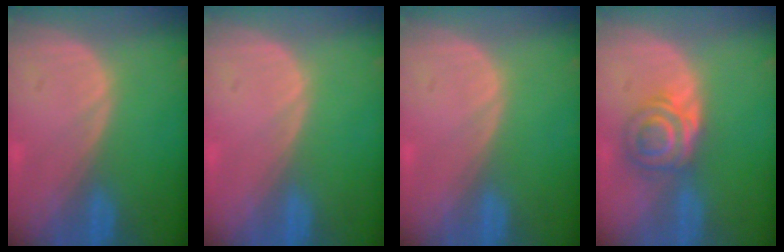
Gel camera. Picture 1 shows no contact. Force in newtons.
{"total": 0.0}
{"total": 0.0}
{"total": 5.8, "press": 5.4, "slide": 2.1}